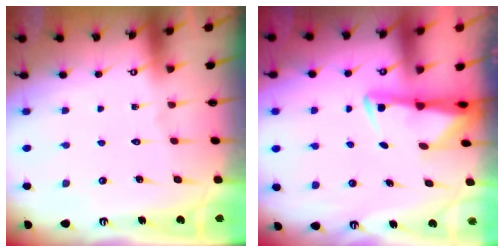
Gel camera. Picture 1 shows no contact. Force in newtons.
{"total": 2.8, "press": 2.8, "slide": 0.5}